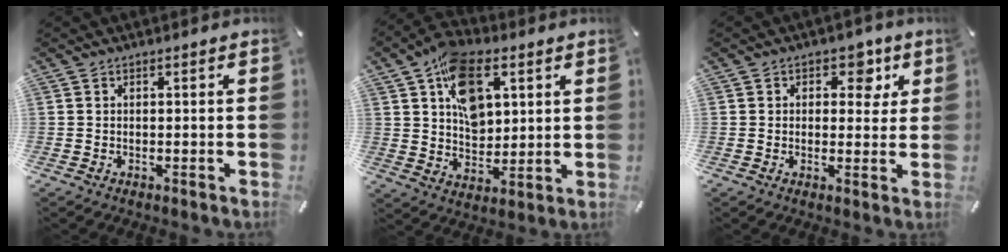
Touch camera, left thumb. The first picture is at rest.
{"total": 13.5, "force": [5.8, 8.9, 8.3], "torque": [-0.139, -0.010, 0.109]}
{"total": 6.4, "force": [2.6, 4.7, 3.5], "torque": [-0.026, -0.008, 0.034]}